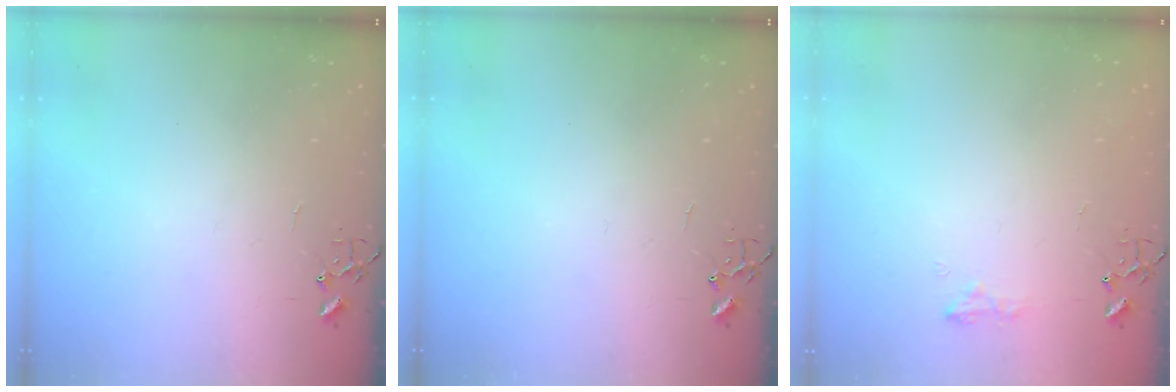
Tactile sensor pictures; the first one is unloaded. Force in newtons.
{"total": 0.0}
{"total": 8.5, "press": 8.5, "slide": 0.6}